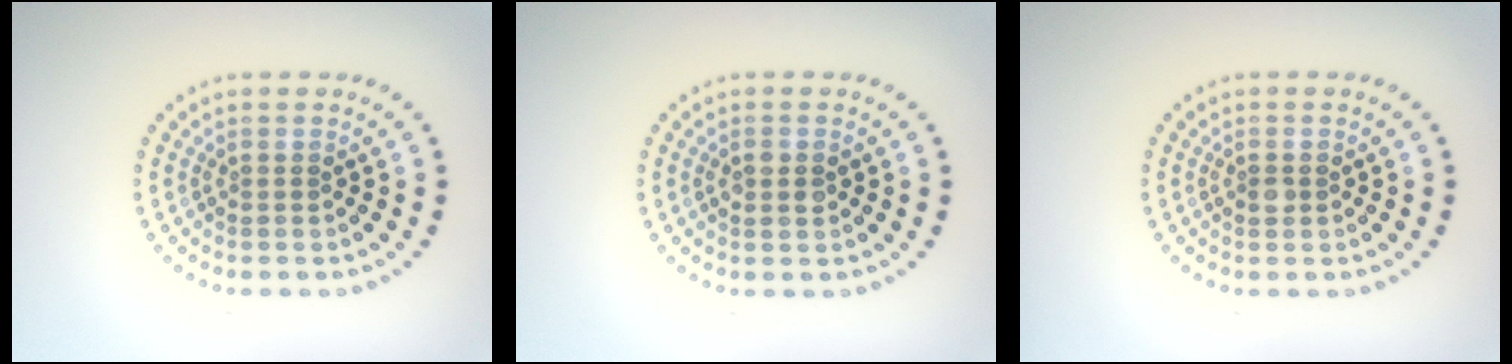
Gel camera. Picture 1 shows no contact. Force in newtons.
{"total": 1.4, "press": 1.4, "slide": 0.2}
{"total": 1.0, "press": 1.0, "slide": 0.1}